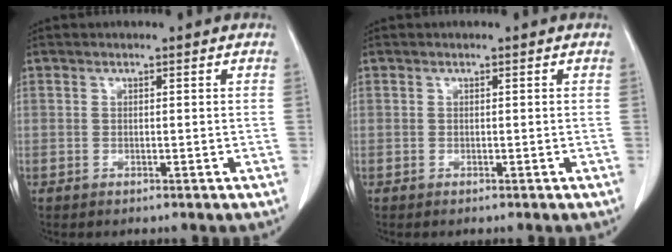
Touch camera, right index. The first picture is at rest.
{"total": 0.0}